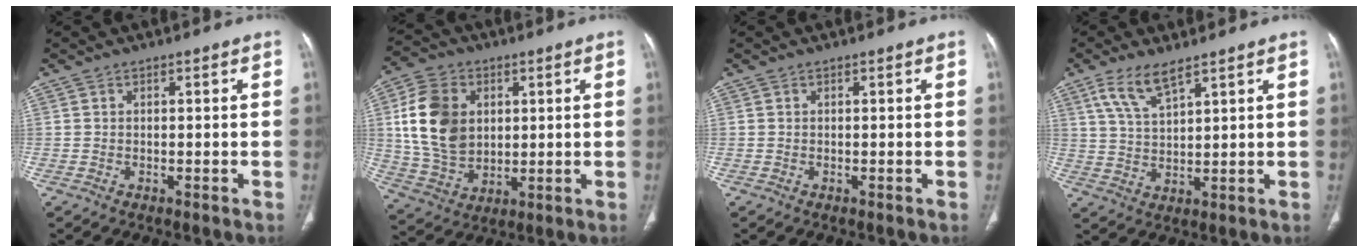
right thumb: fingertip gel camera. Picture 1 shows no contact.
{"total": 14.9, "force": [3.0, 10.9, 9.6], "torque": [-0.161, -0.007, 0.063]}
{"total": 0.0}
{"total": 7.1, "force": [4.6, 2.2, 4.9], "torque": [-0.100, -0.017, 0.099]}